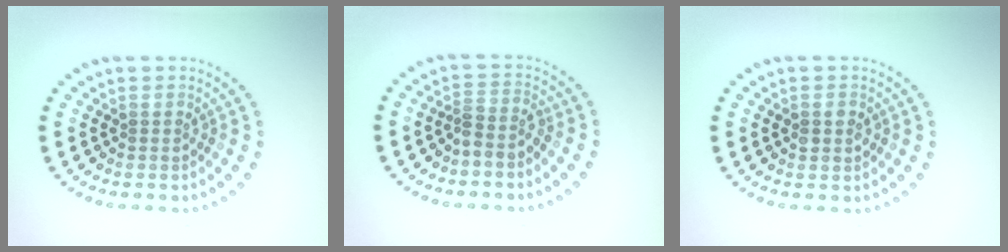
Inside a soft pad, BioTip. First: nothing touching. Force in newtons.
{"total": 1.9, "press": 1.5, "slide": 1.2}
{"total": 1.0, "press": 1.0, "slide": 0.2}